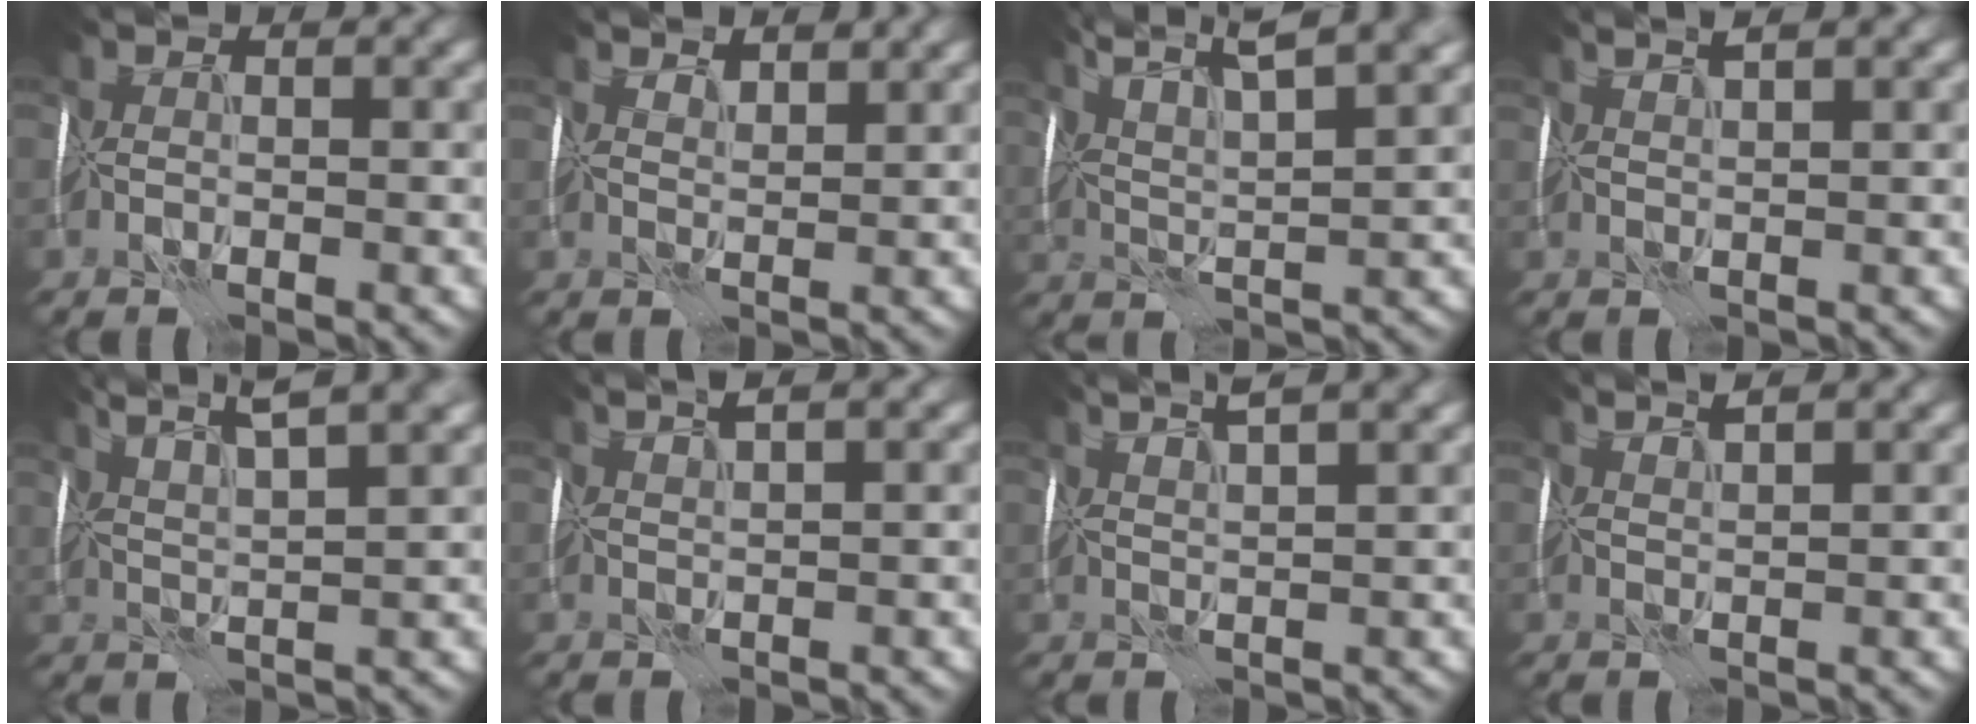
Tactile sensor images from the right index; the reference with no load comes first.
{"total": 2.7, "force": [2.6, 0.4, 0.7], "torque": [-0.015, 0.006, 0.047]}
{"total": 10.6, "force": [7.7, 2.3, 7.0], "torque": [-0.113, 0.038, 0.098]}
{"total": 2.7, "force": [2.2, 0.1, 1.6], "torque": [-0.024, 0.017, 0.035]}
{"total": 8.3, "force": [6.1, 1.5, 5.5], "torque": [-0.077, 0.034, 0.076]}
{"total": 2.8, "force": [2.2, 0.1, 1.8], "torque": [-0.026, 0.016, 0.037]}
{"total": 5.5, "force": [4.1, 1.1, 3.5], "torque": [-0.038, 0.030, 0.046]}
{"total": 3.0, "force": [2.6, 0.2, 1.5], "torque": [-0.022, 0.019, 0.037]}